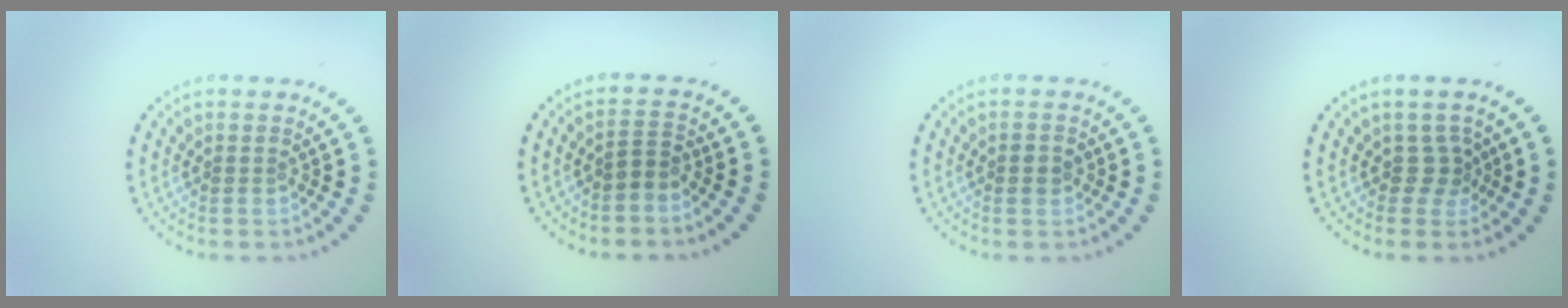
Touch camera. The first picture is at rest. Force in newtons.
{"total": 1.6, "press": 1.2, "slide": 1.0}
{"total": 0.9, "press": 0.9, "slide": 0.0}
{"total": 1.8, "press": 1.1, "slide": 1.4}